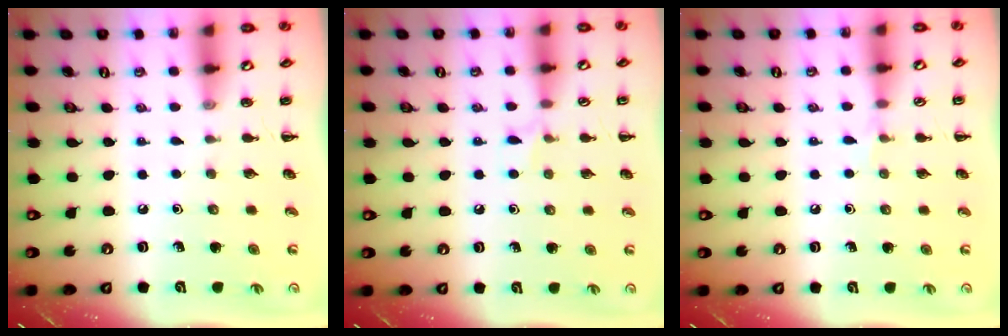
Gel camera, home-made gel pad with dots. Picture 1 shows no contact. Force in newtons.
{"total": 5.0, "press": 4.7, "slide": 1.8}
{"total": 3.7, "press": 3.5, "slide": 1.2}